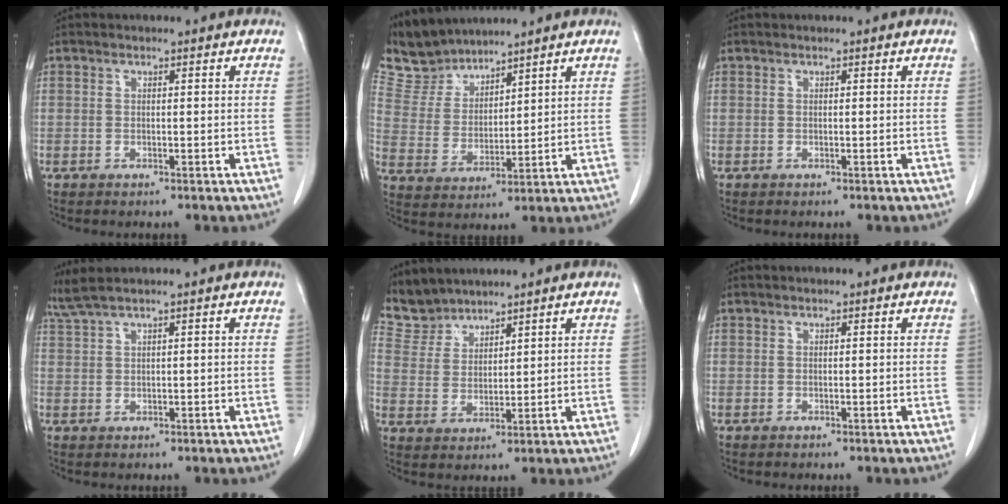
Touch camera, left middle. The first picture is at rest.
{"total": 7.1, "force": [6.9, 1.8, -0.1], "torque": [-0.010, 0.006, 0.153]}
{"total": 0.0}
{"total": 2.6, "force": [2.1, -0.6, 1.4], "torque": [-0.043, 0.017, 0.050]}
{"total": 5.3, "force": [5.1, 1.3, -0.5], "torque": [0.002, 0.009, 0.115]}
{"total": 0.0}